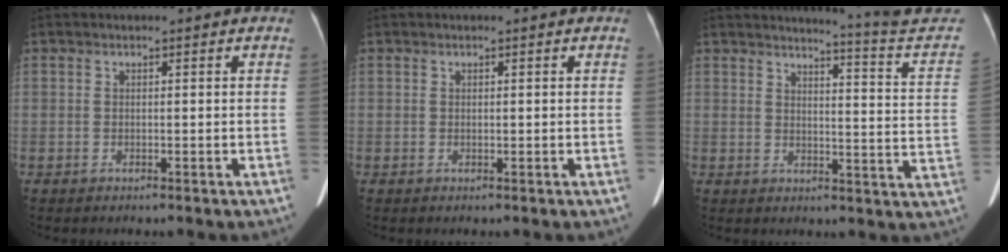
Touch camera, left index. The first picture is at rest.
{"total": 0.0}
{"total": 16.4, "force": [16.0, -2.2, 3.0], "torque": [-0.044, -0.131, 0.167]}